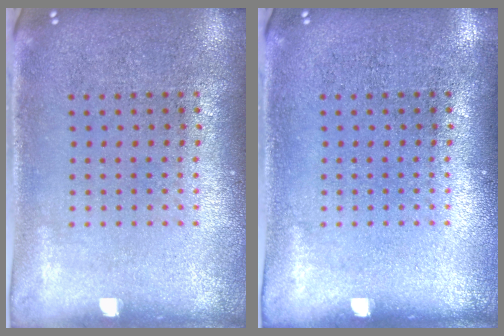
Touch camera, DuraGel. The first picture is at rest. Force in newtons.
{"total": 0.0}